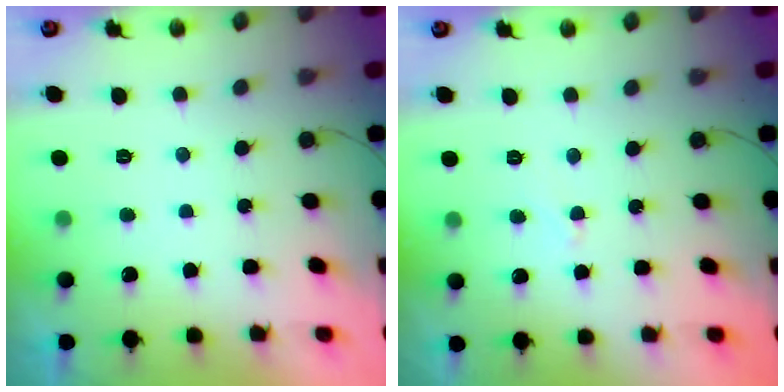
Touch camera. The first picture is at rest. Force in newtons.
{"total": 2.6, "press": 2.5, "slide": 0.2}